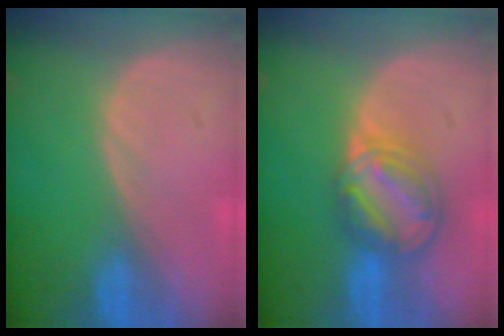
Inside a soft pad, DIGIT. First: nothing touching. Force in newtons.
{"total": 8.0, "press": 6.9, "slide": 4.0}